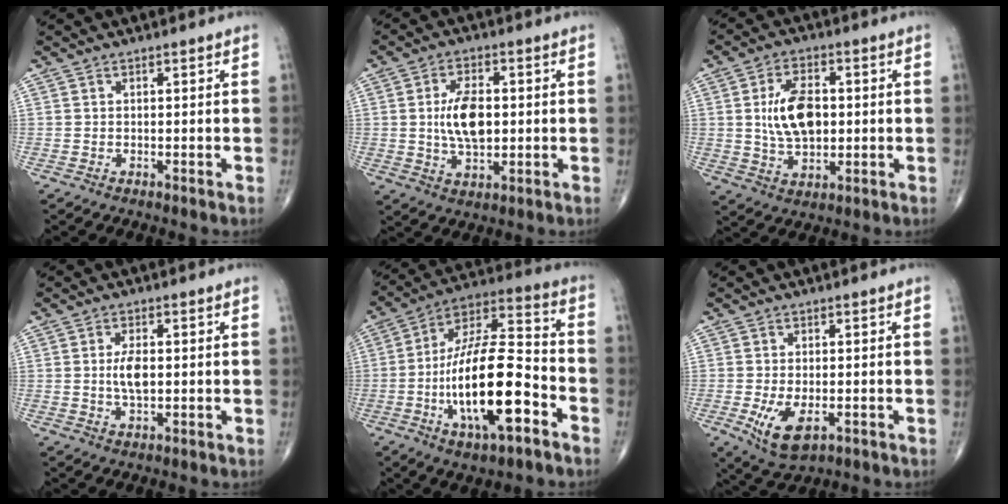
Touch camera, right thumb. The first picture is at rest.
{"total": 9.3, "force": [0.4, 5.0, 7.8], "torque": [-0.131, -0.001, 0.010]}
{"total": 11.0, "force": [0.8, 6.3, 8.9], "torque": [-0.147, 0.001, 0.020]}
{"total": 4.6, "force": [0.1, 2.2, 4.1], "torque": [-0.076, -0.005, 0.001]}
{"total": 21.7, "force": [-6.9, 7.7, 19.0], "torque": [-0.339, 0.046, -0.112]}
{"total": 7.7, "force": [-2.4, 3.7, 6.3], "torque": [-0.116, -0.010, -0.031]}